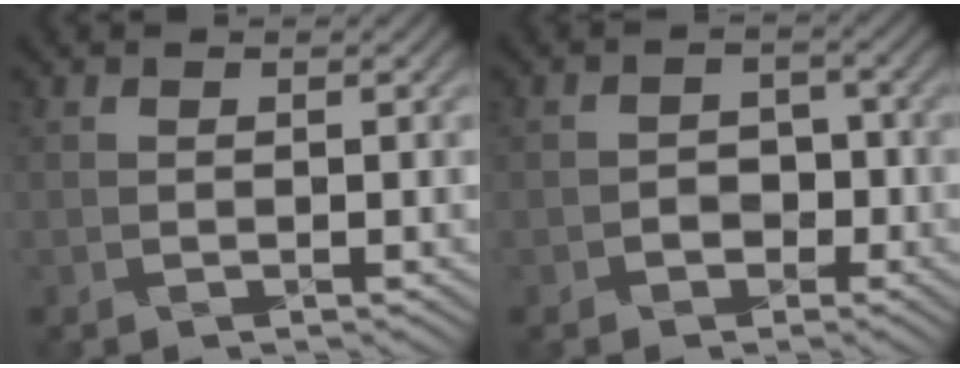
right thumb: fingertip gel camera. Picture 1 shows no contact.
{"total": 2.8, "force": [-1.5, 2.1, 0.9], "torque": [-0.003, 0.002, -0.033]}